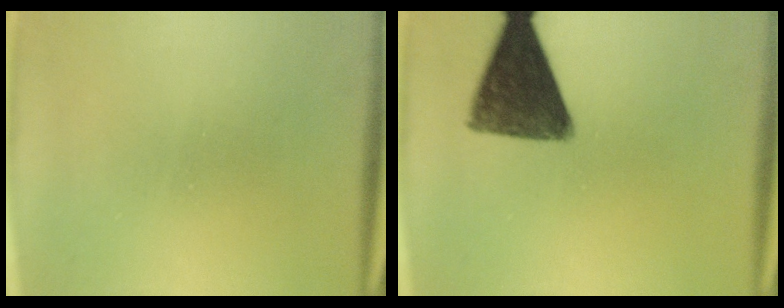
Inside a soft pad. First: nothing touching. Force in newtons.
{"total": 12.6}